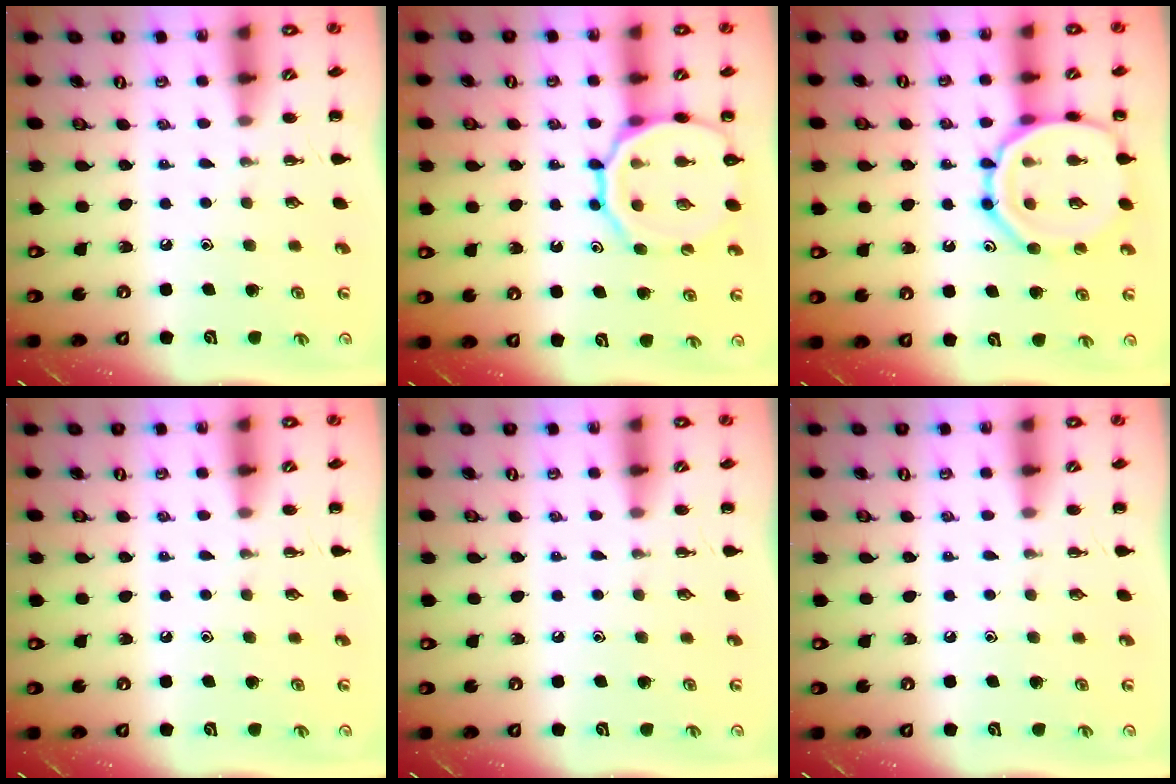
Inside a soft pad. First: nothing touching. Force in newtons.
{"total": 16.1, "press": 16.0, "slide": 2.4}
{"total": 15.3, "press": 15.2, "slide": 1.1}
{"total": 0.0}
{"total": 0.0}
{"total": 0.0}